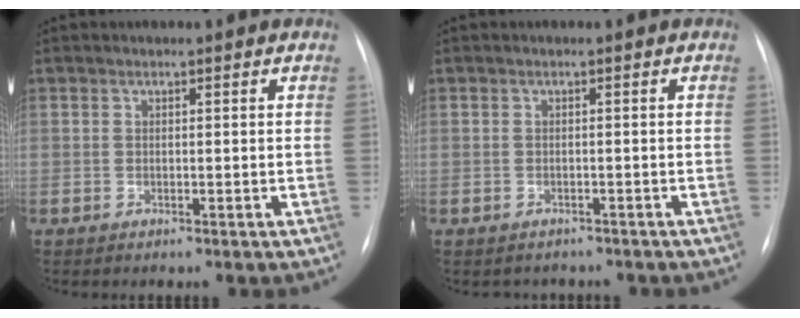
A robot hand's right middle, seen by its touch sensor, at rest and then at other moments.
{"total": 2.8, "force": [-2.4, 1.3, 0.1], "torque": [-0.005, 0.006, -0.030]}